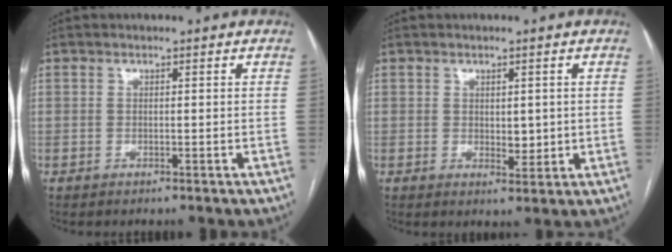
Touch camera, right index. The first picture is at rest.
{"total": 2.9, "force": [0.2, 1.7, 2.3], "torque": [-0.031, -0.007, 0.009]}